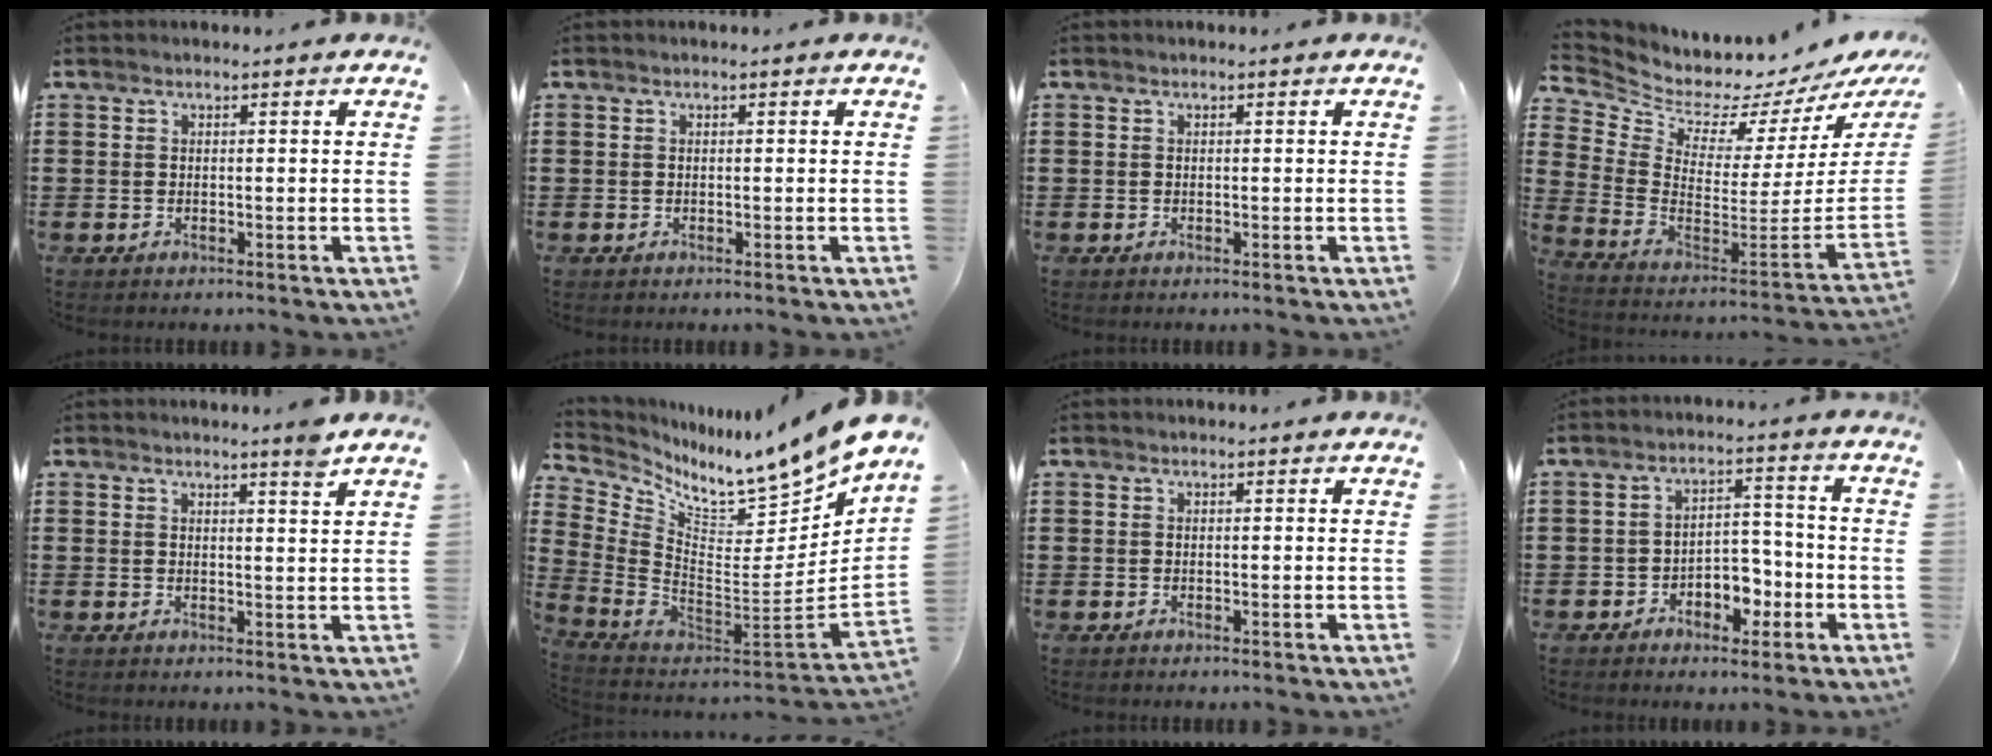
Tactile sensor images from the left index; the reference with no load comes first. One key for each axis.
{"total": 0.0}
{"total": 0.0}
{"total": 4.3, "fx": 4.1, "fy": 1.2, "fz": 0.3, "tx": -0.035, "ty": -0.068, "tz": 0.062}
{"total": 3.0, "fx": 2.5, "fy": -0.5, "fz": 1.6, "tx": -0.029, "ty": -0.007, "tz": 0.043}
{"total": 9.5, "fx": 8.7, "fy": 0.5, "fz": 3.9, "tx": -0.075, "ty": -0.091, "tz": 0.134}
{"total": 0.0}
{"total": 4.6, "fx": -2.7, "fy": 2.9, "fz": 2.4, "tx": -0.037, "ty": 0.009, "tz": -0.056}